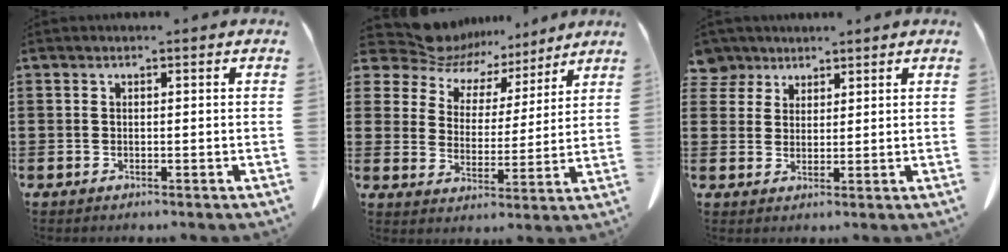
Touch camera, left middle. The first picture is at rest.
{"total": 7.5, "force": [6.6, 3.4, 0.9], "torque": [-0.063, -0.037, 0.118]}
{"total": 3.9, "force": [3.0, 2.5, 0.4], "torque": [-0.018, 0.001, 0.056]}